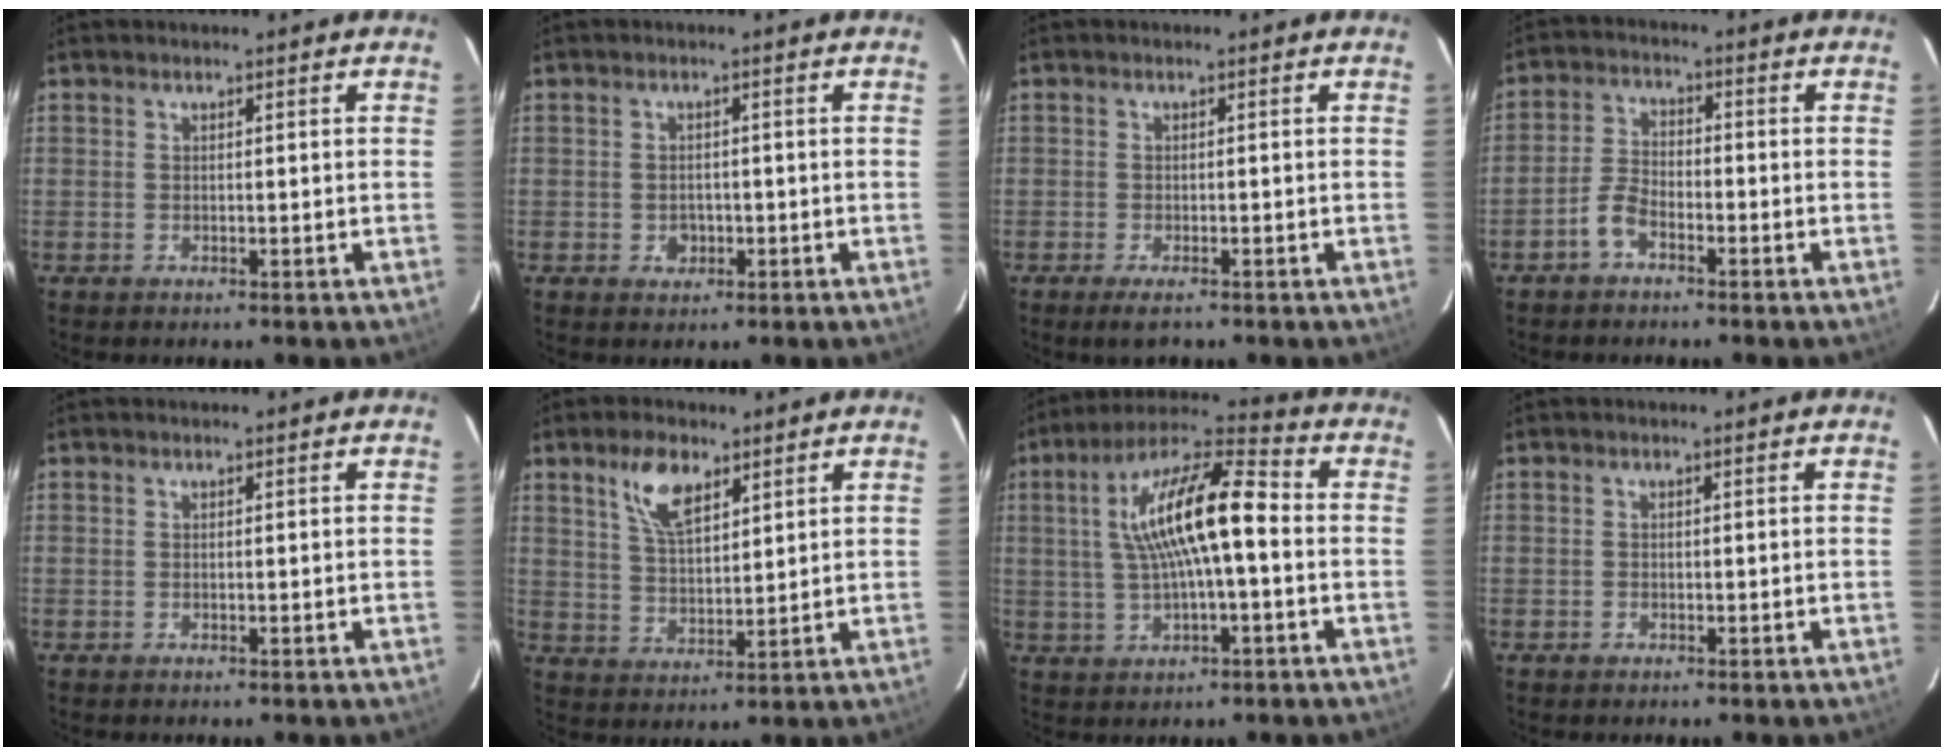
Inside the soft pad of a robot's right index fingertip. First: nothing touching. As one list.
[{"total": 2.4, "force": [-0.7, 2.1, 0.9], "torque": [-0.017, 0.002, -0.004]}, {"total": 2.9, "force": [-2.1, 0.8, 1.9], "torque": [-0.041, -0.007, -0.037]}, {"total": 4.3, "force": [-2.9, 2.0, 2.5], "torque": [-0.063, 0.013, -0.060]}, {"total": 0.0}, {"total": 8.1, "force": [4.6, 3.7, 5.5], "torque": [-0.104, 0.012, 0.091]}, {"total": 14.8, "force": [0.6, 3.7, 14.3], "torque": [-0.260, 0.026, 0.009]}, {"total": 0.7, "force": [-0.5, 0.5, 0.1], "torque": [-0.002, 0.001, -0.009]}]